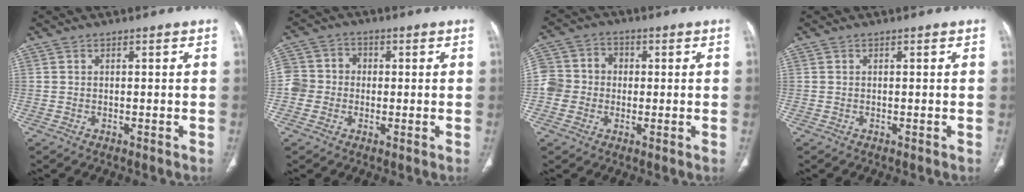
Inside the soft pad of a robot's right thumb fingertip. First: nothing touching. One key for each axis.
{"total": 6.4, "fx": -0.8, "fy": 6.1, "fz": 1.8, "tx": -0.015, "ty": 0.021, "tz": -0.023}
{"total": 7.9, "fx": -0.6, "fy": 7.4, "fz": 2.7, "tx": -0.031, "ty": 0.025, "tz": -0.017}
{"total": 0.0}